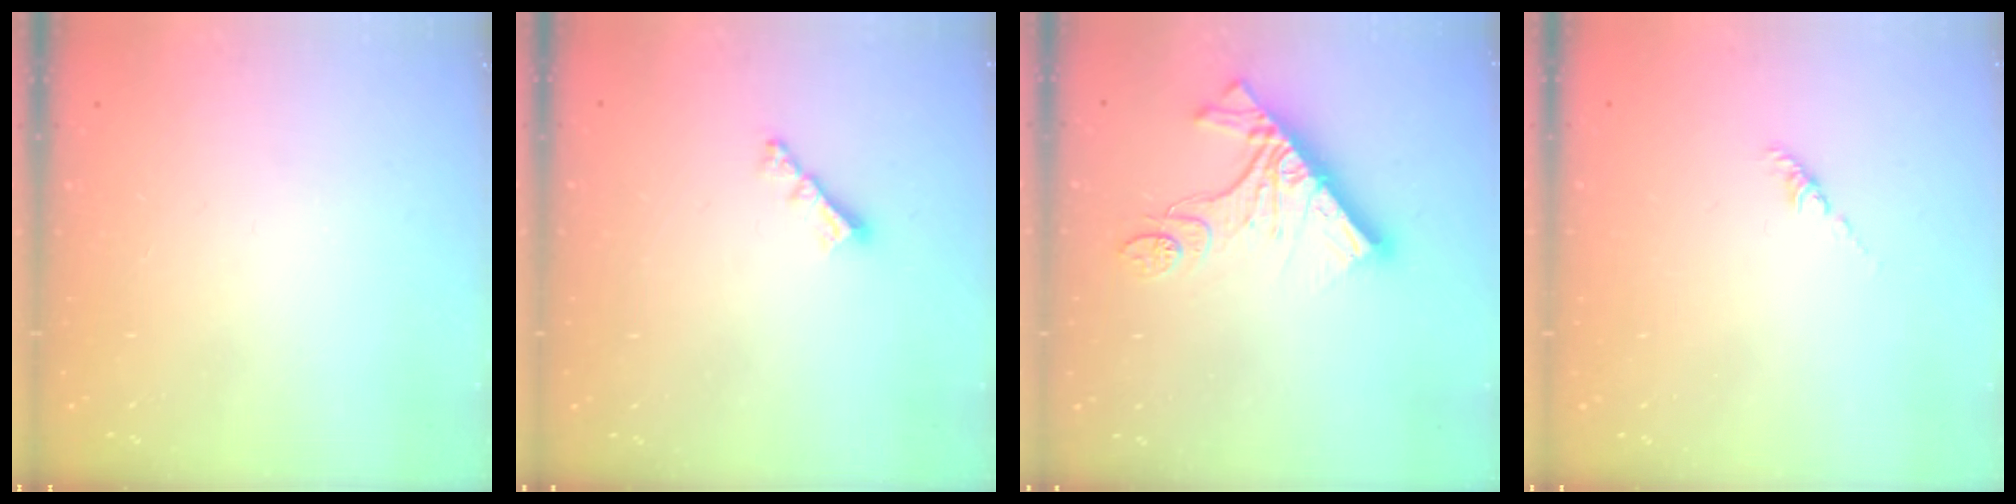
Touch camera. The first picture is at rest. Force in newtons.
{"total": 3.8, "press": 3.8, "slide": 0.2}
{"total": 14.3, "press": 14.3, "slide": 1.5}
{"total": 1.2, "press": 1.1, "slide": 0.5}